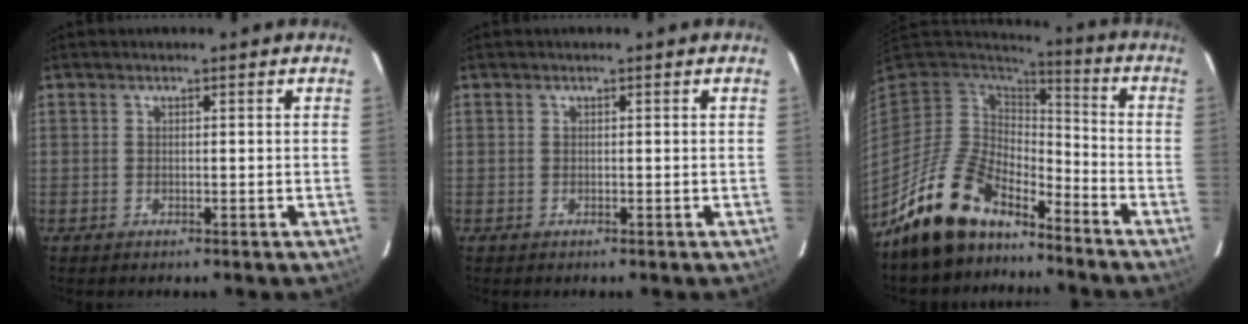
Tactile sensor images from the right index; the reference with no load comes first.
{"total": 0.0}
{"total": 15.1, "force": [-12.0, 6.4, 6.5], "torque": [-0.146, -0.001, -0.214]}